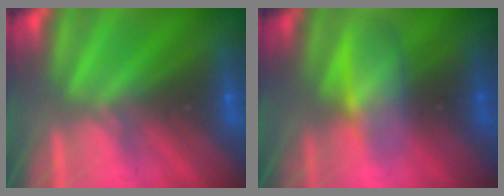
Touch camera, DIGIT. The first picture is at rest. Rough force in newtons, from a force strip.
{"total": 3.0}